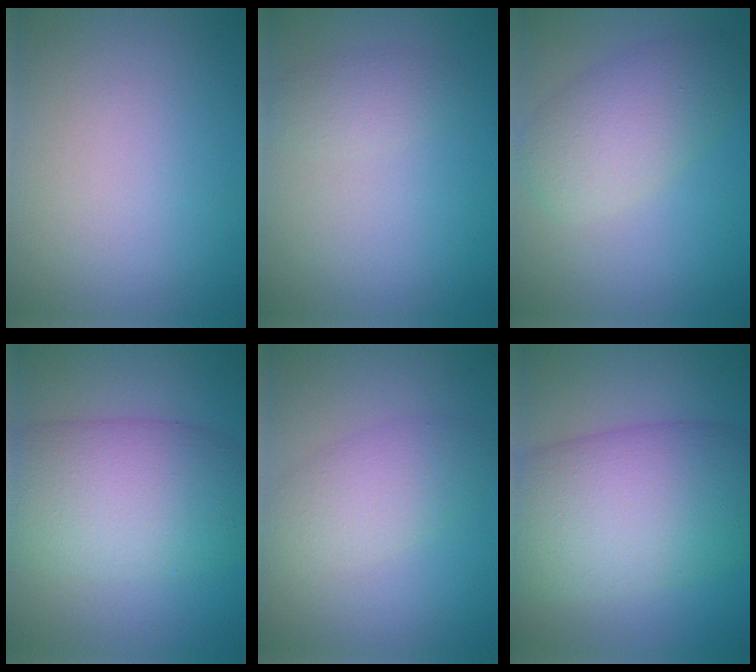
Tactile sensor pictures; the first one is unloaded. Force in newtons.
{"total": 1.6, "press": 1.6, "slide": 0.1}
{"total": 4.8, "press": 4.8, "slide": 0.1}
{"total": 10.1, "press": 10.0, "slide": 0.3}
{"total": 3.9, "press": 3.9, "slide": 0.2}
{"total": 11.7, "press": 11.7, "slide": 0.3}